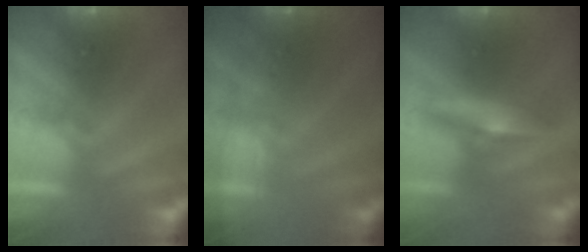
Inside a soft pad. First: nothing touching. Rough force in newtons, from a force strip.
{"total": 1.8}
{"total": 2.7}